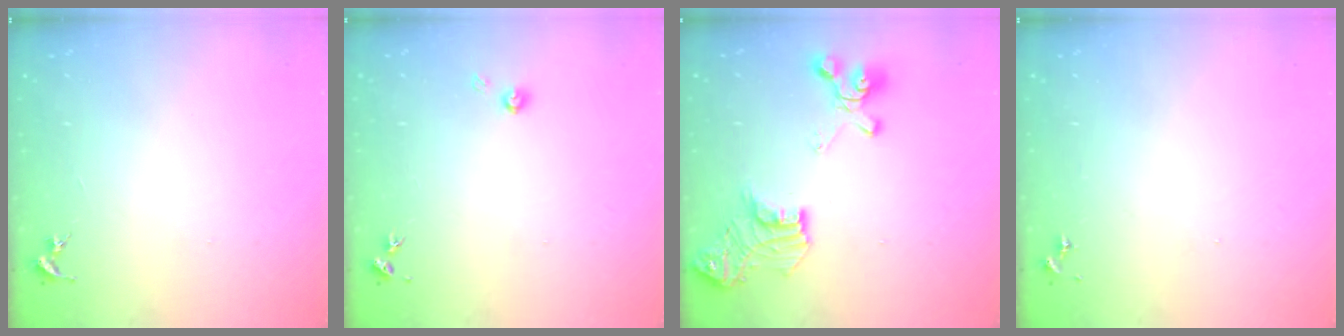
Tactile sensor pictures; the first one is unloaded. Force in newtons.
{"total": 3.7, "press": 3.7, "slide": 0.4}
{"total": 18.7, "press": 18.6, "slide": 1.6}
{"total": 0.0}